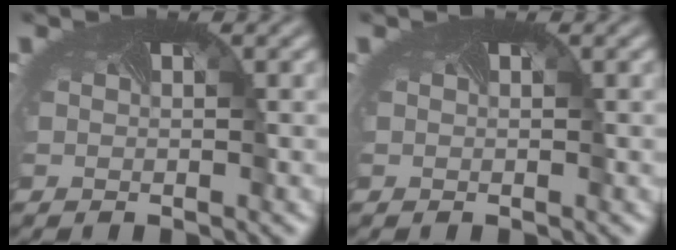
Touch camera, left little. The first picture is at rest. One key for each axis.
{"total": 0.0}